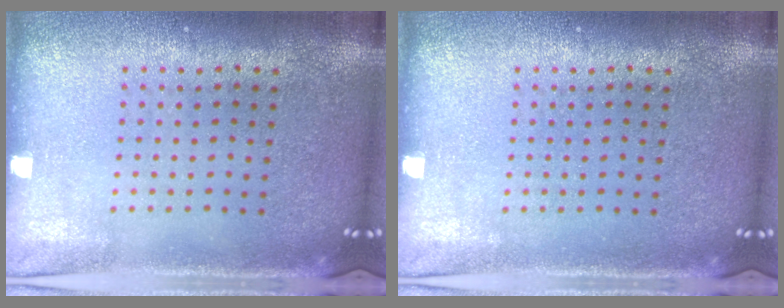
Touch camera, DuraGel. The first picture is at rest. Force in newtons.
{"total": 0.0}